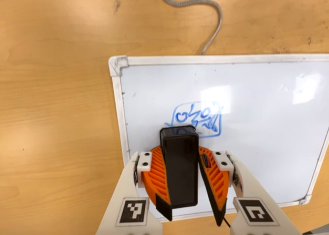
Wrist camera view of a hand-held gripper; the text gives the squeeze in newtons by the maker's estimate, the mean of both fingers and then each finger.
{"total": 14.6, "left": 16.9, "right": 12.2}